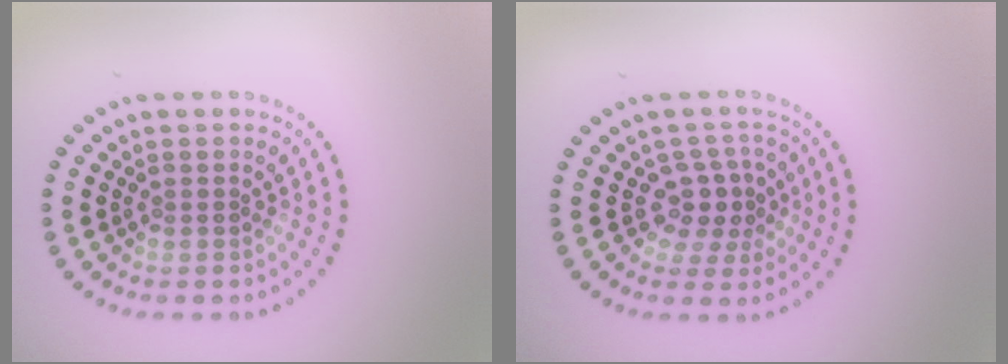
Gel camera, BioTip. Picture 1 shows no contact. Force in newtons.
{"total": 2.7, "press": 2.1, "slide": 1.6}